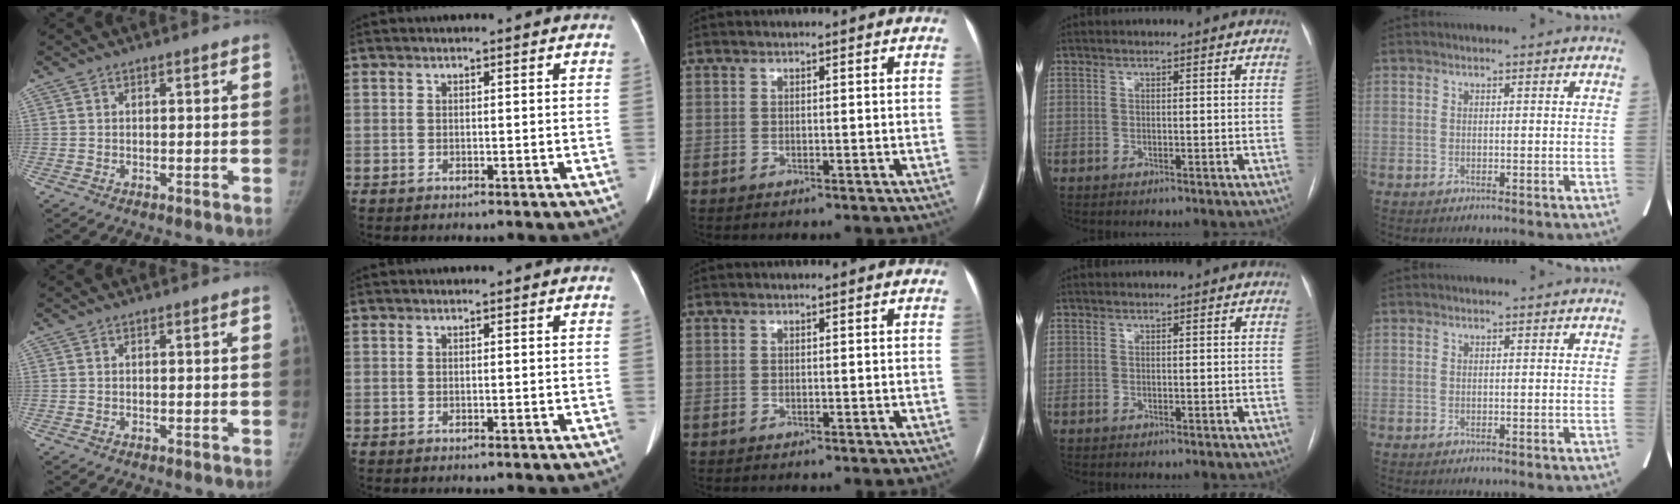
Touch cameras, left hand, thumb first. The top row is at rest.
{}